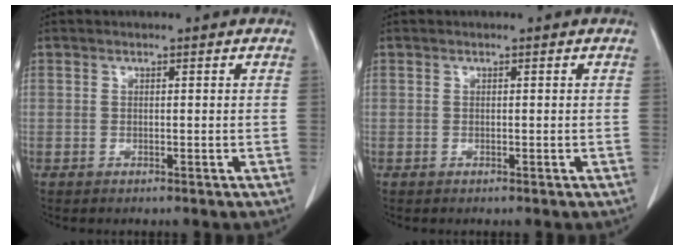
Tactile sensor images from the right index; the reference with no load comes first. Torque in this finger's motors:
{"motor_torque": [-0.02, 0.01, 0.00, 0.00]}